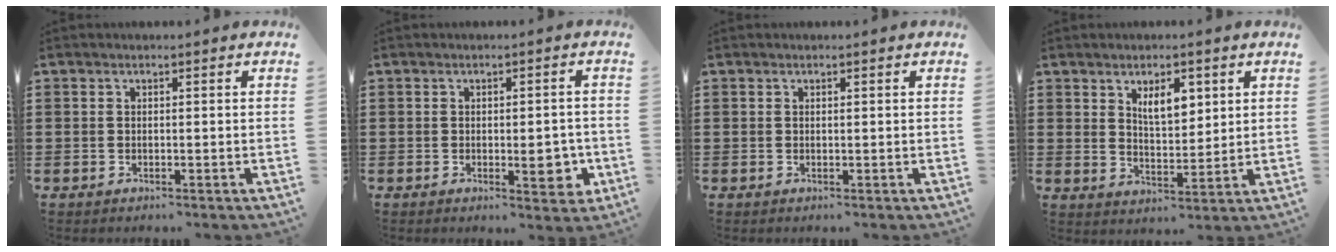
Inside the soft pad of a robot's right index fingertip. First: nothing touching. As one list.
[{"total": 4.9, "force": [-0.9, 1.7, 4.5], "torque": [-0.058, -0.004, -0.014]}, {"total": 0.0}, {"total": 5.2, "force": [2.7, 2.4, 3.8], "torque": [-0.058, 0.000, 0.041]}]